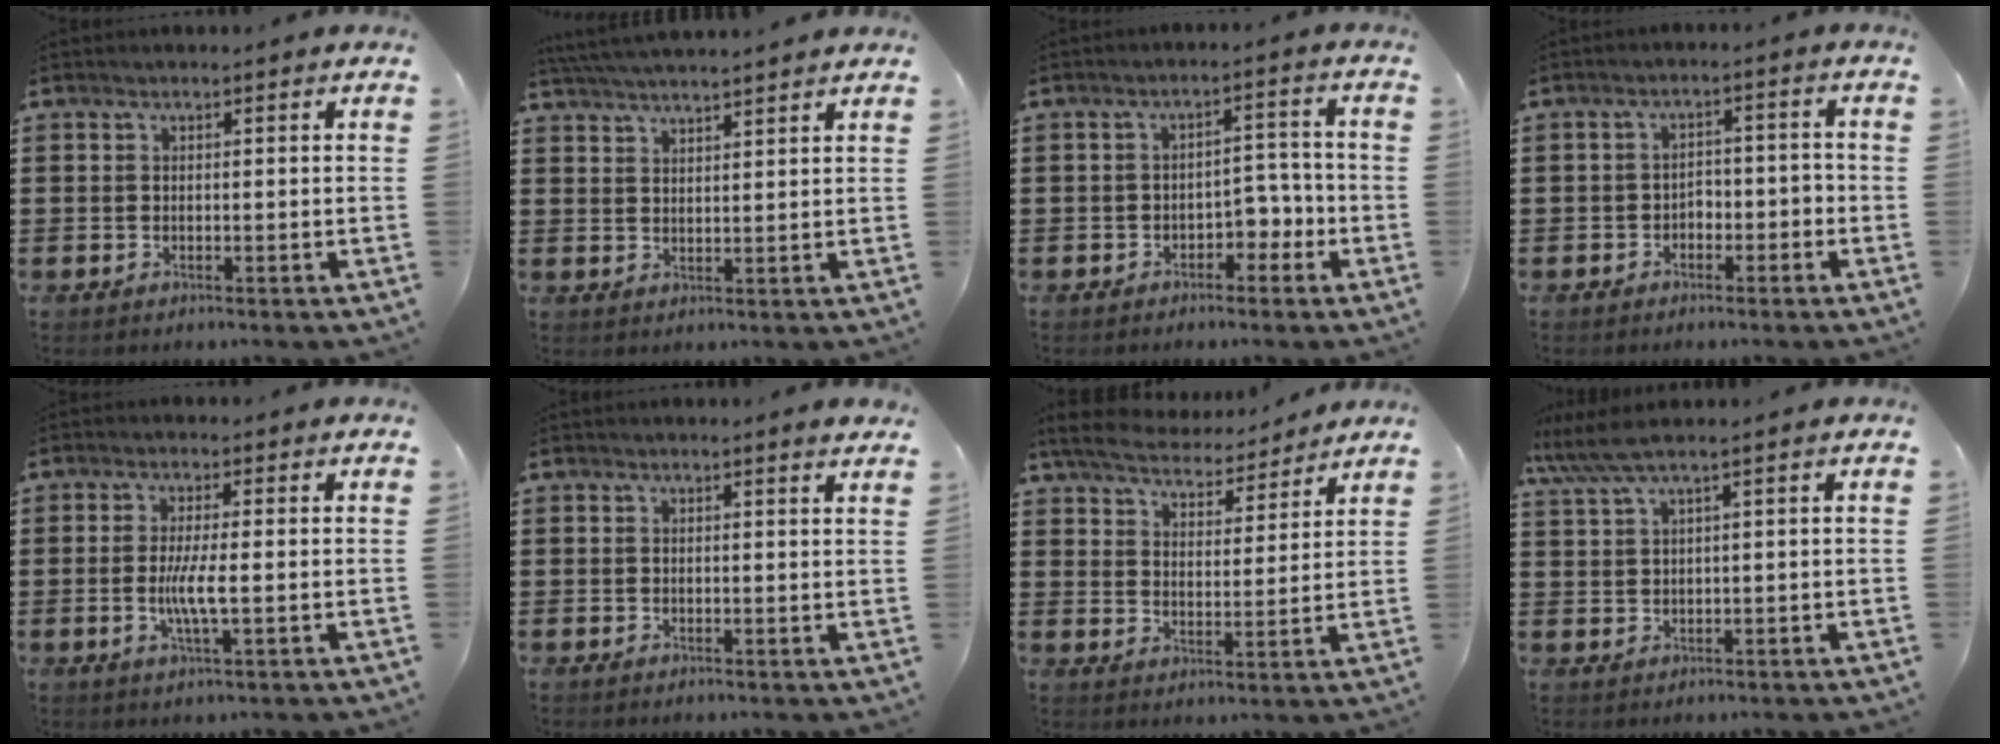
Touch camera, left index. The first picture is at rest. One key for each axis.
{"total": 3.7, "fx": 3.6, "fy": -0.5, "fz": 0.7, "tx": -0.026, "ty": -0.013, "tz": 0.066}
{"total": 4.2, "fx": -2.4, "fy": 2.4, "fz": 2.5, "tx": -0.038, "ty": 0.008, "tz": -0.050}
{"total": 2.4, "fx": -1.9, "fy": 1.1, "fz": 0.9, "tx": -0.024, "ty": 0.005, "tz": -0.043}
{"total": 4.8, "fx": -0.4, "fy": 0.5, "fz": 4.7, "tx": -0.097, "ty": -0.007, "tz": -0.014}
{"total": 1.2, "fx": 1.0, "fy": -0.1, "fz": 0.5, "tx": -0.011, "ty": -0.001, "tz": 0.020}
{"total": 5.6, "fx": 5.4, "fy": 0.7, "fz": 1.3, "tx": -0.053, "ty": -0.033, "tz": 0.091}
{"total": 3.9, "fx": 2.5, "fy": -0.1, "fz": 3.0, "tx": -0.073, "ty": -0.004, "tz": 0.040}